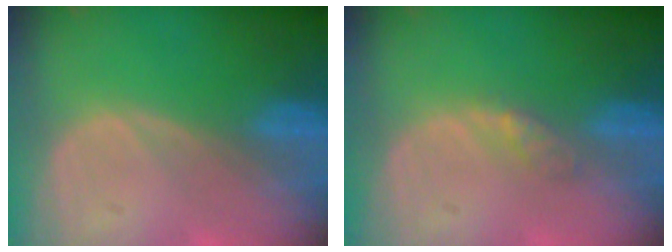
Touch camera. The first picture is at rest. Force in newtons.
{"total": 2.2, "press": 1.9, "slide": 1.2}